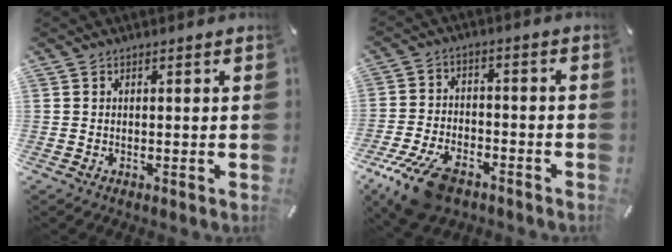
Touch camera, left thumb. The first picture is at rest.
{"total": 12.4, "force": [-7.9, 6.1, 7.4], "torque": [-0.146, 0.037, -0.142]}